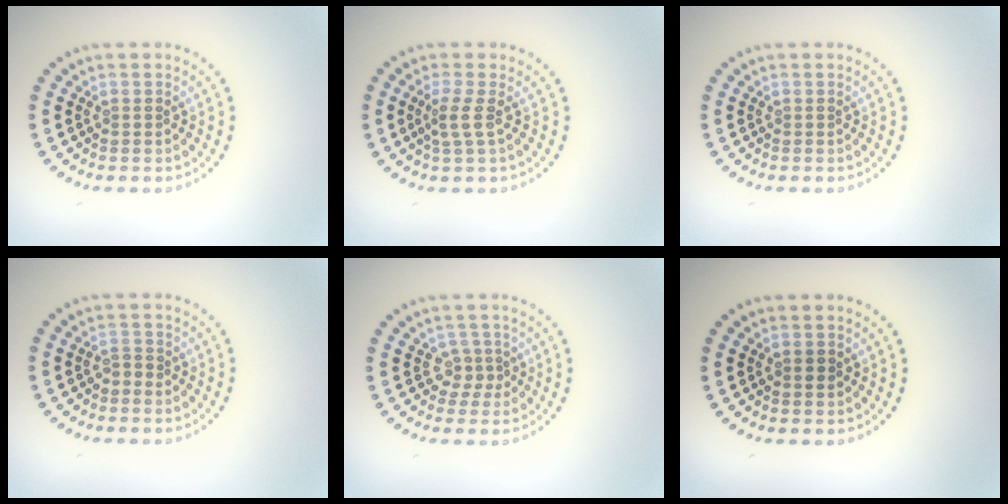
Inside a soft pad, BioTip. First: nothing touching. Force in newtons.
{"total": 1.7, "press": 1.3, "slide": 1.1}
{"total": 0.0}
{"total": 0.9, "press": 0.8, "slide": 0.4}
{"total": 1.7, "press": 1.2, "slide": 1.3}
{"total": 0.8, "press": 0.8, "slide": 0.1}